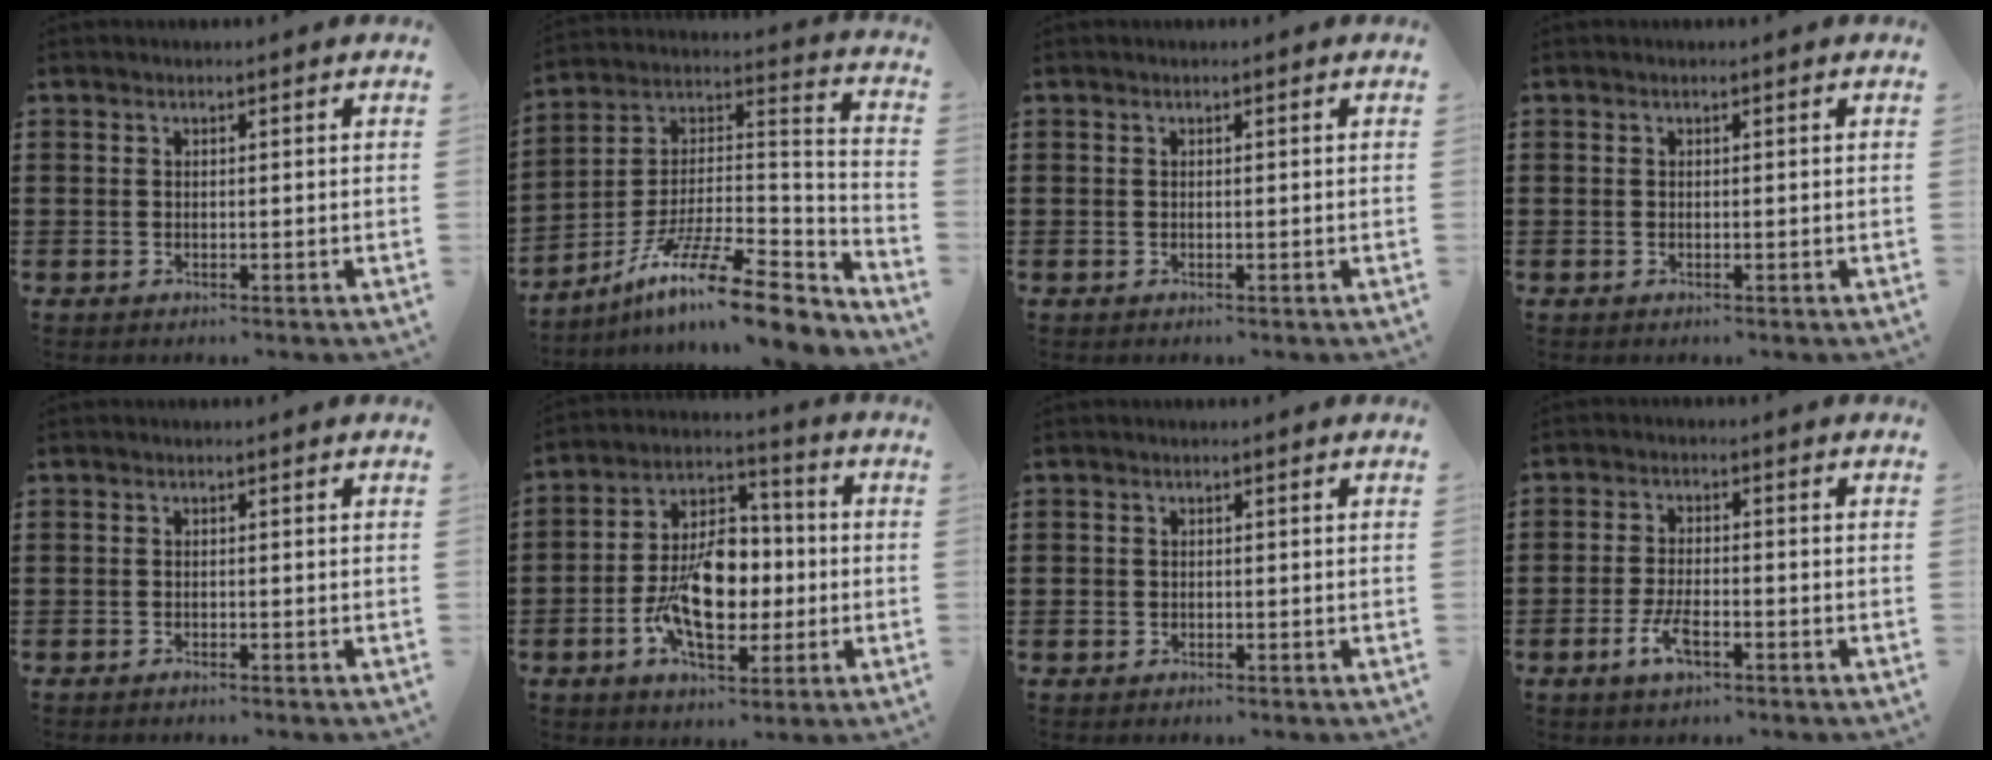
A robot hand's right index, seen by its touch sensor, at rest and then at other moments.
{"total": 14.3, "force": [-10.3, 2.9, 9.5], "torque": [-0.167, 0.019, -0.185]}
{"total": 0.0}
{"total": 0.0}
{"total": 0.7, "force": [-0.6, -0.1, 0.2], "torque": [-0.006, -0.004, -0.012]}
{"total": 11.7, "force": [-2.3, 6.8, 9.2], "torque": [-0.191, 0.002, -0.042]}
{"total": 0.7, "force": [-0.4, 0.6, 0.2], "torque": [-0.006, 0.000, -0.008]}
{"total": 4.6, "force": [-2.2, 1.7, 3.7], "torque": [-0.088, -0.002, -0.048]}